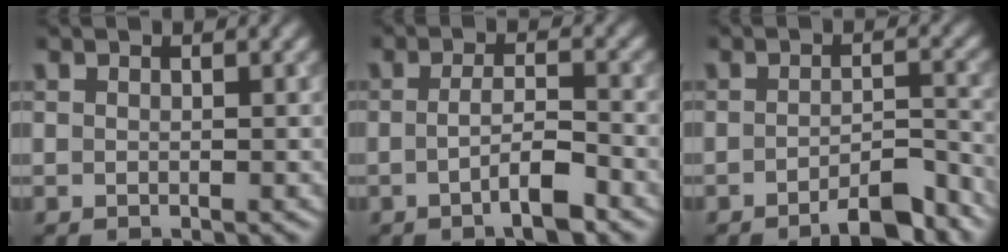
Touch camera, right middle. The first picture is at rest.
{"total": 3.8, "force": [-1.4, 0.8, 3.4], "torque": [-0.055, 0.006, -0.031]}
{"total": 4.8, "force": [-3.4, 1.1, 3.1], "torque": [-0.042, 0.006, -0.050]}